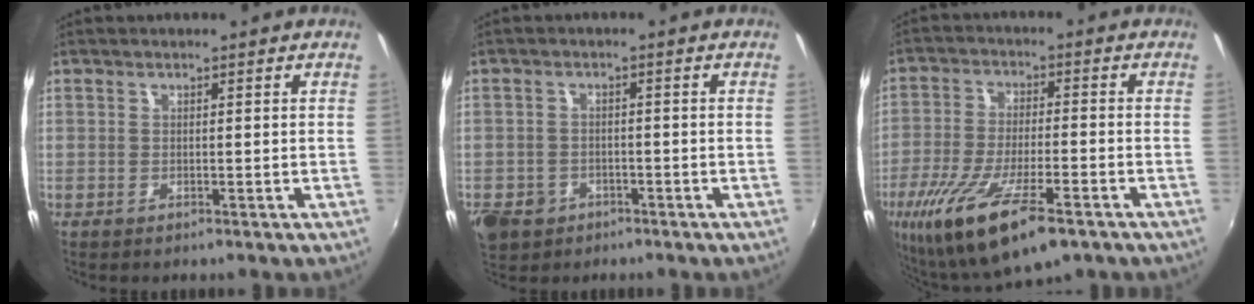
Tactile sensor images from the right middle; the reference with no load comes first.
{"total": 7.4, "force": [-3.6, 5.8, 2.8], "torque": [-0.084, -0.006, -0.056]}
{"total": 18.8, "force": [-9.9, 4.5, 15.4], "torque": [-0.314, -0.067, -0.176]}